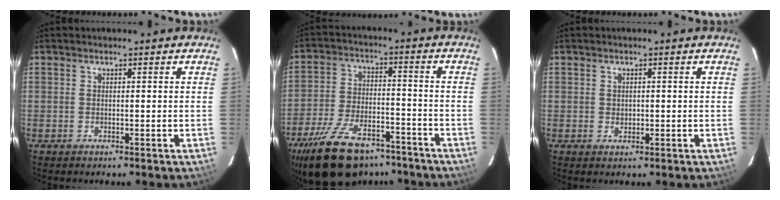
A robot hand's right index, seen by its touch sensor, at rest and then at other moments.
{"total": 19.8, "force": [-14.5, 9.3, 9.8], "torque": [-0.212, -0.009, -0.226]}
{"total": 1.3, "force": [0.1, 1.2, 0.5], "torque": [-0.004, 0.002, 0.002]}